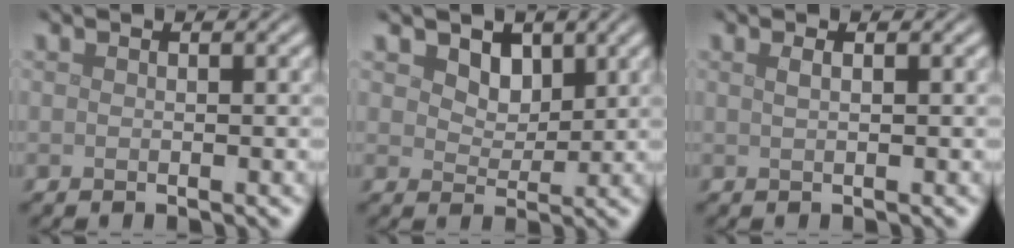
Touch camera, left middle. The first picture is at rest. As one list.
[{"total": 2.4, "force": [1.4, 1.6, 1.1], "torque": [-0.029, -0.012, 0.024]}, {"total": 1.0, "force": [0.4, 0.4, 0.8], "torque": [-0.012, 0.002, 0.002]}]